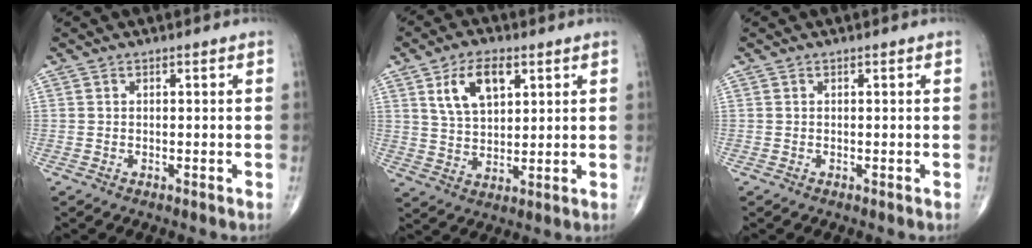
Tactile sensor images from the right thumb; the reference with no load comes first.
{"total": 9.4, "force": [4.1, 5.1, 6.7], "torque": [-0.102, -0.012, 0.079]}
{"total": 0.0}